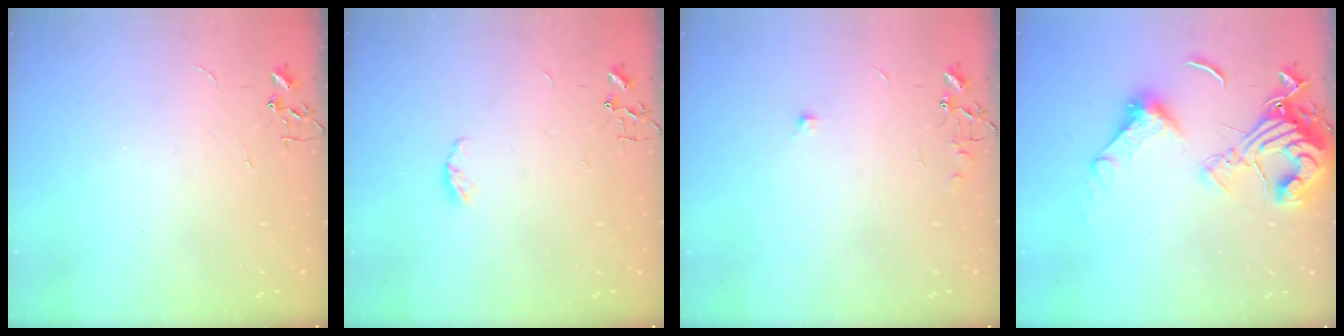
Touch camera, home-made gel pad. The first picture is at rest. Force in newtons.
{"total": 4.8, "press": 4.8, "slide": 0.5}
{"total": 6.5, "press": 6.5, "slide": 0.6}
{"total": 17.3, "press": 17.2, "slide": 1.5}